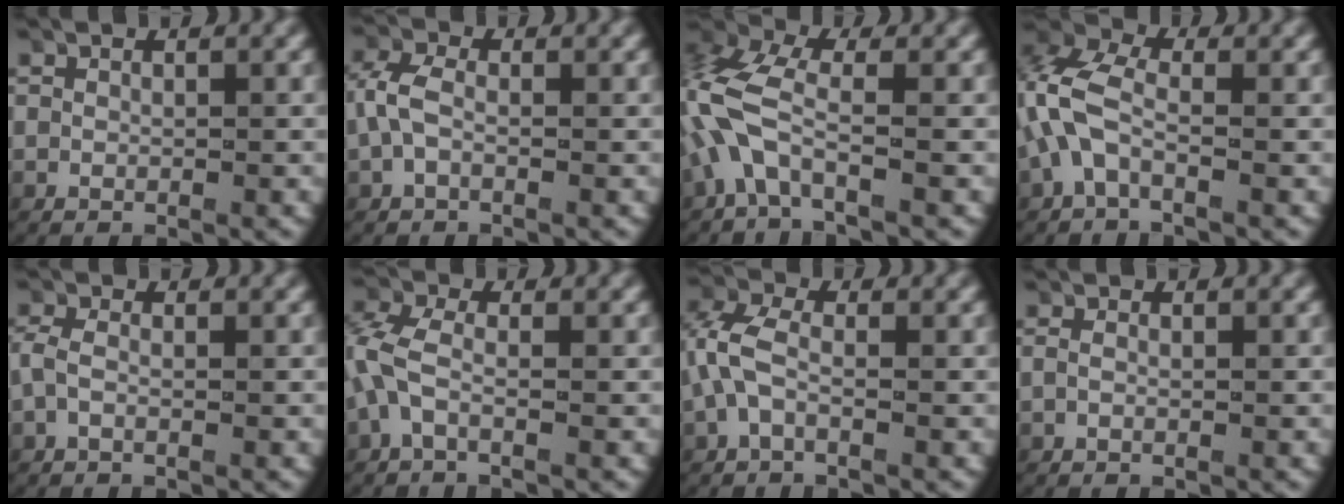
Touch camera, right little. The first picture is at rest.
{"total": 2.3, "force": [-0.1, 1.4, 1.8], "torque": [-0.056, 0.000, -0.002]}
{"total": 3.6, "force": [-0.1, 1.7, 3.1], "torque": [-0.093, -0.008, 0.001]}
{"total": 4.2, "force": [0.3, 2.8, 3.1], "torque": [-0.089, 0.002, 0.001]}
{"total": 1.4, "force": [-0.4, 0.5, 1.2], "torque": [-0.043, -0.001, -0.006]}
{"total": 2.4, "force": [-0.6, 1.2, 2.0], "torque": [-0.068, -0.008, -0.010]}
{"total": 3.0, "force": [-0.3, 1.9, 2.4], "torque": [-0.072, -0.004, -0.007]}
{"total": 0.6, "force": [-0.3, -0.2, 0.4], "torque": [-0.015, -0.002, -0.005]}